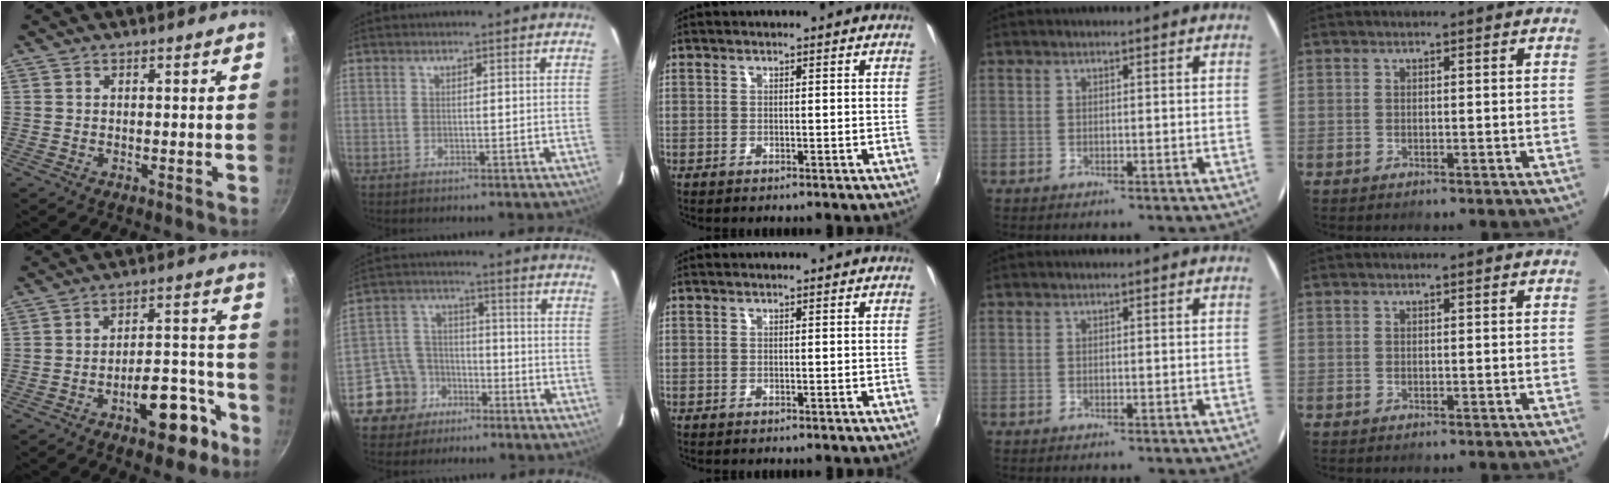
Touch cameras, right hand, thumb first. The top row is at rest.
{"thumb": {"total": 12.5, "force": [-6.7, 5.7, 8.8], "torque": [-0.087, 0.066, -0.085]}, "index": {"total": 8.8, "force": [-5.3, 6.9, 1.1], "torque": [-0.048, 0.032, -0.084]}}